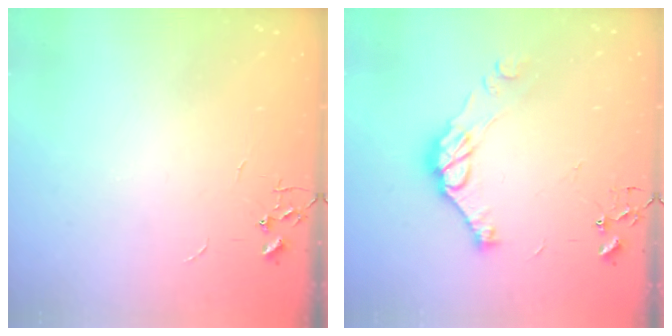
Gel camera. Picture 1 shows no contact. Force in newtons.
{"total": 11.5, "press": 11.4, "slide": 0.8}